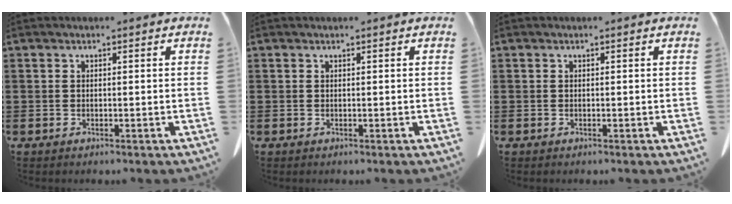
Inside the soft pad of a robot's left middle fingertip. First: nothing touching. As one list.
[{"total": 0.0}, {"total": 0.0}]